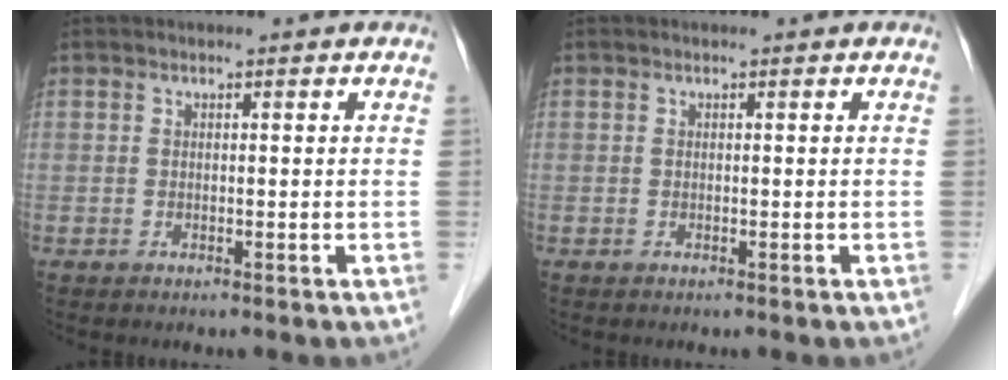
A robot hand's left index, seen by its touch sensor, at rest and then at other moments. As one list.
[{"total": 0.0}]